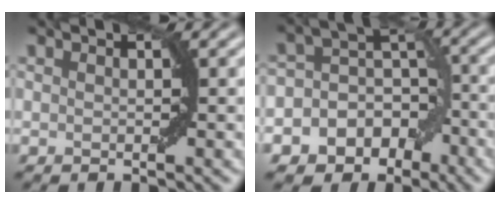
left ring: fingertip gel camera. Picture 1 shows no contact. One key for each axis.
{"total": 9.5, "fx": -4.8, "fy": 7.6, "fz": 3.0, "tx": -0.038, "ty": 0.008, "tz": -0.090}